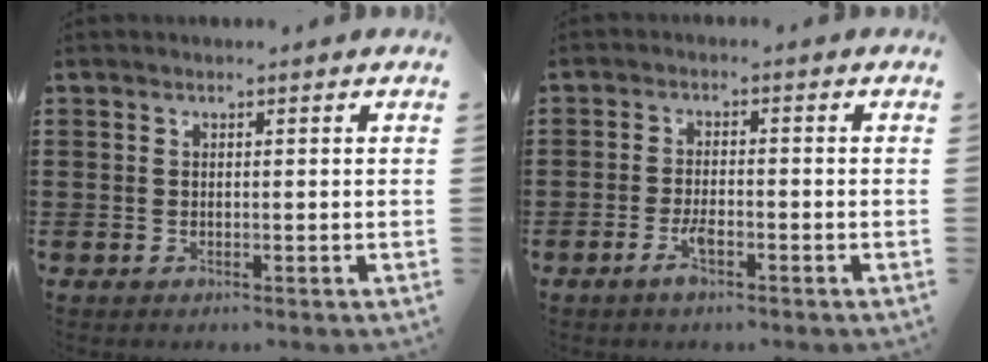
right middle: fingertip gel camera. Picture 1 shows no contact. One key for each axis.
{"total": 3.5, "fx": -1.8, "fy": 0.9, "fz": 2.8, "tx": -0.063, "ty": -0.002, "tz": -0.037}